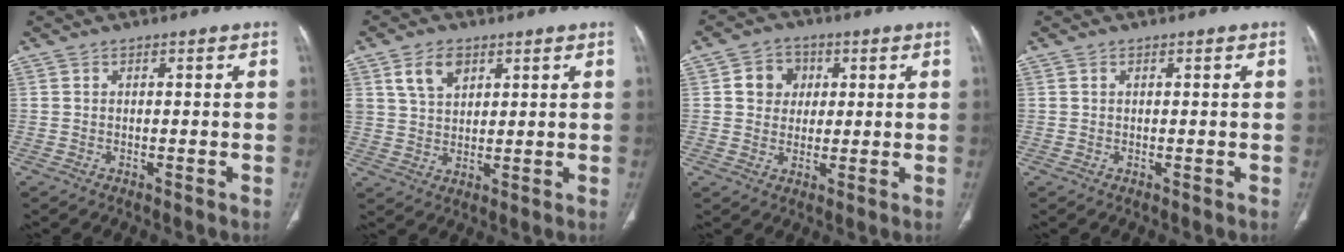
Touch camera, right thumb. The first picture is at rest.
{"total": 6.4, "force": [3.3, 4.1, 3.6], "torque": [-0.052, -0.015, 0.066]}
{"total": 6.1, "force": [1.5, 5.4, 2.4], "torque": [-0.006, 0.001, 0.020]}
{"total": 0.0}